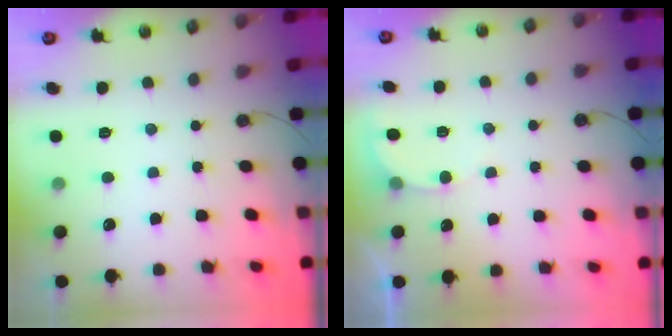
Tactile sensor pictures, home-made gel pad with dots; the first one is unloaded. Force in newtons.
{"total": 3.5, "press": 3.5, "slide": 0.3}